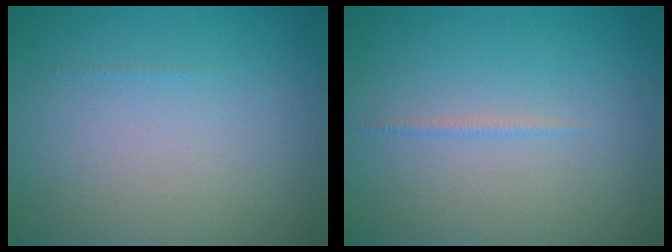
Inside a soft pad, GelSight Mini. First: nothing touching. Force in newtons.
{"total": 0.6, "press": 0.6, "slide": 0.1}